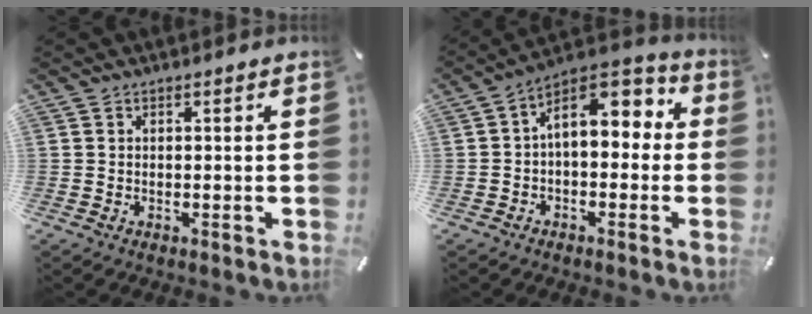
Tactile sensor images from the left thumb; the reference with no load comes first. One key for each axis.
{"total": 9.8, "fx": 2.8, "fy": 6.5, "fz": 6.8, "tx": -0.094, "ty": -0.019, "tz": 0.048}